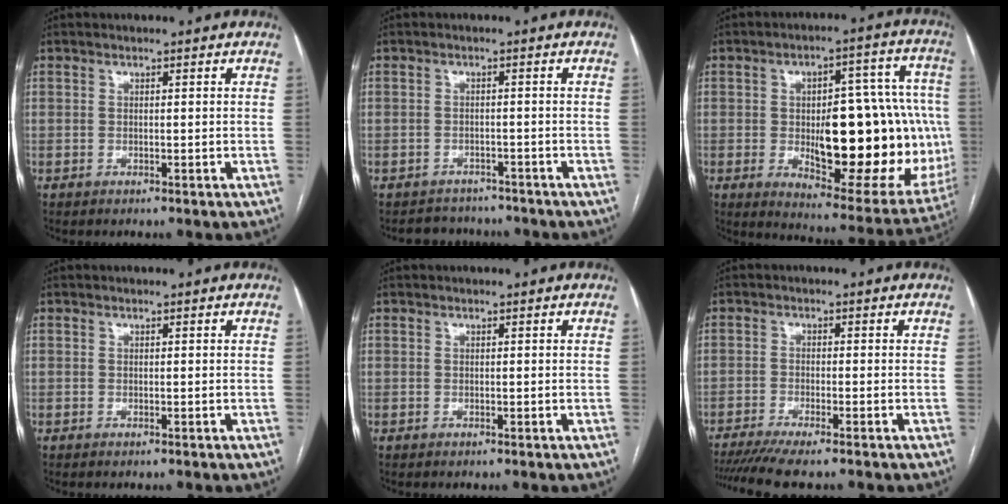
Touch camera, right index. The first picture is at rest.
{"total": 4.7, "force": [-4.3, 2.0, -0.3], "torque": [0.008, 0.010, -0.057]}
{"total": 26.2, "force": [-2.7, 9.5, 24.3], "torque": [-0.259, 0.020, -0.007]}
{"total": 0.0}
{"total": 0.0}
{"total": 8.9, "force": [-7.4, 0.3, 5.0], "torque": [-0.072, -0.014, -0.116]}